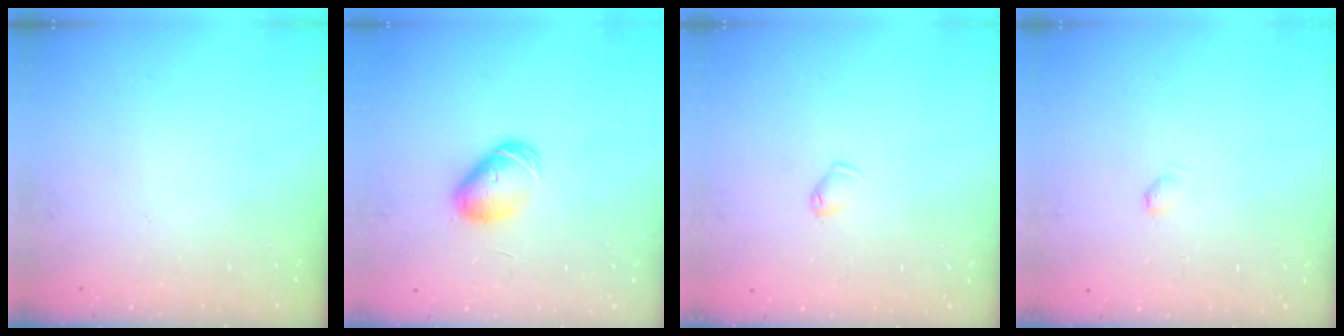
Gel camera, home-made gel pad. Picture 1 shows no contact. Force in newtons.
{"total": 8.2, "press": 8.1, "slide": 0.9}
{"total": 3.8, "press": 3.7, "slide": 0.7}
{"total": 2.5, "press": 2.5, "slide": 0.4}